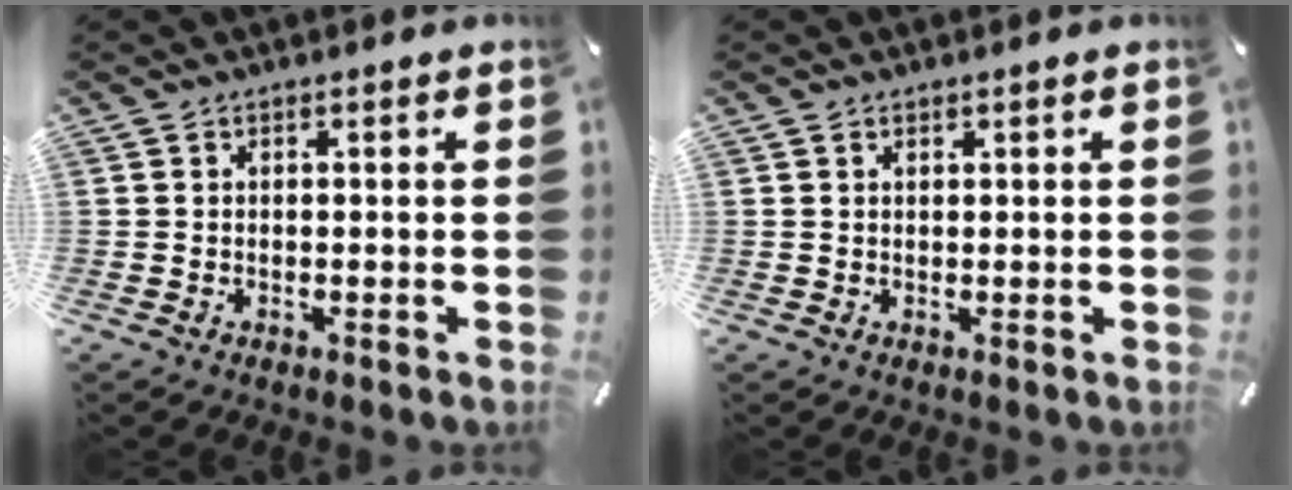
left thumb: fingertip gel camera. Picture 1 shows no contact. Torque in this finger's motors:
{"motor_torque": [-0.05, -0.36, -0.22, -0.02, -0.02]}